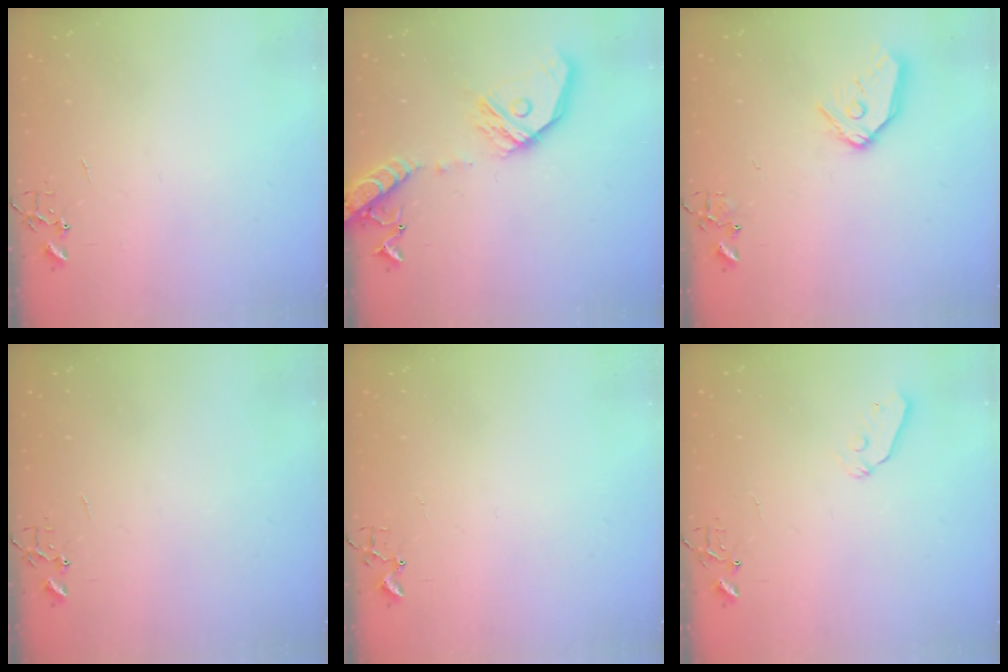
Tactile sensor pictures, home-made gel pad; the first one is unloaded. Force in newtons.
{"total": 18.2, "press": 17.9, "slide": 3.1}
{"total": 12.5, "press": 12.4, "slide": 1.6}
{"total": 0.0}
{"total": 3.0, "press": 2.9, "slide": 0.4}
{"total": 5.3, "press": 5.2, "slide": 0.6}